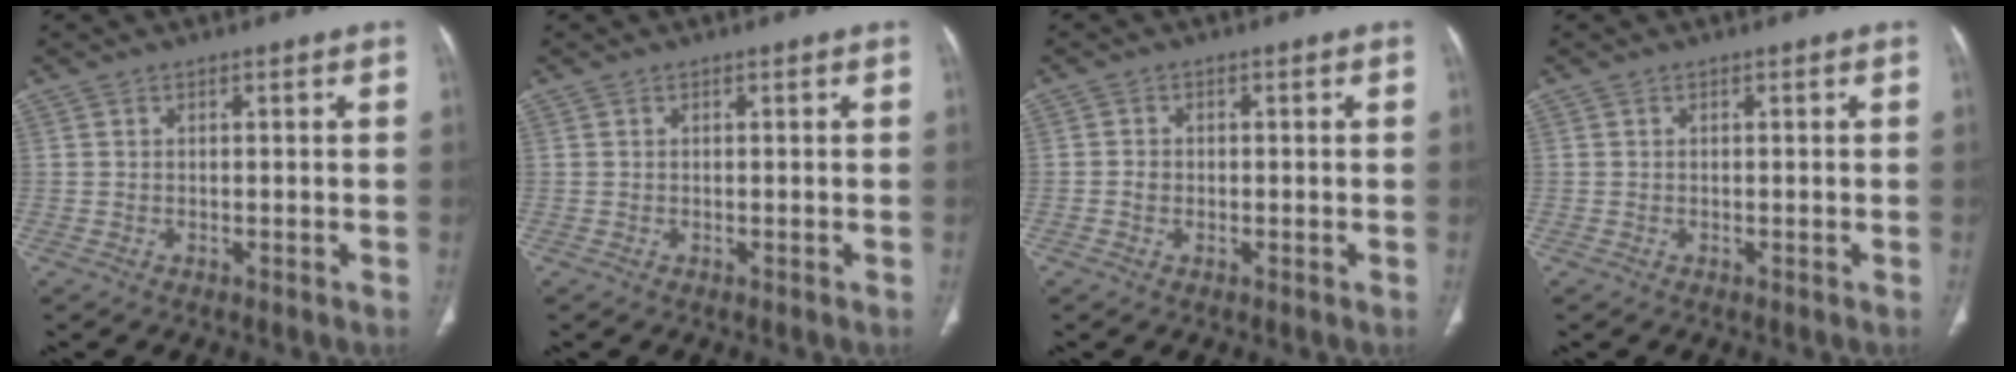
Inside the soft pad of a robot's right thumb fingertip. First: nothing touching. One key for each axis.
{"total": 0.0}
{"total": 1.4, "fx": -0.4, "fy": 1.2, "fz": 0.7, "tx": -0.011, "ty": 0.004, "tz": -0.008}
{"total": 0.0}